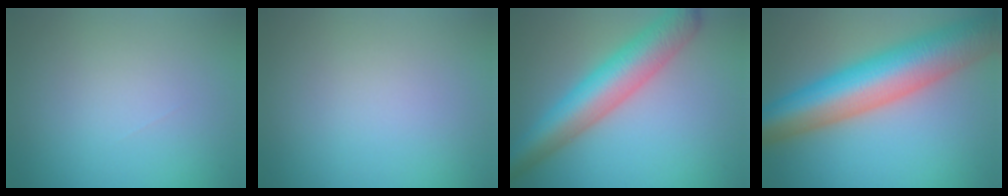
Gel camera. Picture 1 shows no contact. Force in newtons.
{"total": 0.0}
{"total": 7.6, "press": 7.6, "slide": 0.3}
{"total": 11.6, "press": 11.6, "slide": 0.4}